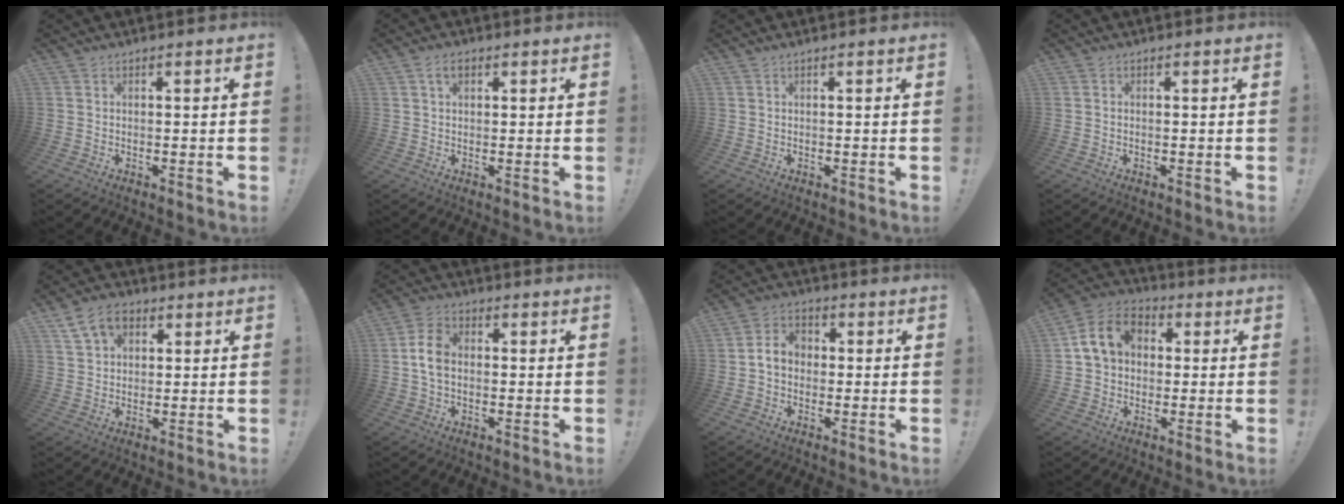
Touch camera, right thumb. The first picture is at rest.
{"total": 3.4, "force": [1.5, 2.0, 2.3], "torque": [-0.033, 0.001, 0.025]}
{"total": 0.6, "force": [0.3, -0.3, 0.3], "torque": [-0.008, 0.000, 0.007]}
{"total": 0.0}
{"total": 8.5, "force": [4.1, 5.8, 4.6], "torque": [-0.069, -0.006, 0.078]}
{"total": 7.3, "force": [-0.3, 4.8, 5.5], "torque": [-0.092, 0.010, -0.005]}
{"total": 6.4, "force": [-0.3, 5.1, 3.8], "torque": [-0.057, 0.014, -0.002]}
{"total": 6.2, "force": [0.2, 5.4, 3.0], "torque": [-0.039, 0.010, 0.008]}